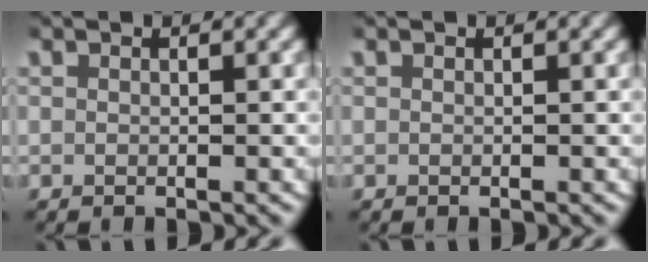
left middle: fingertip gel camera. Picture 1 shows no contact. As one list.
[{"total": 0.0}]